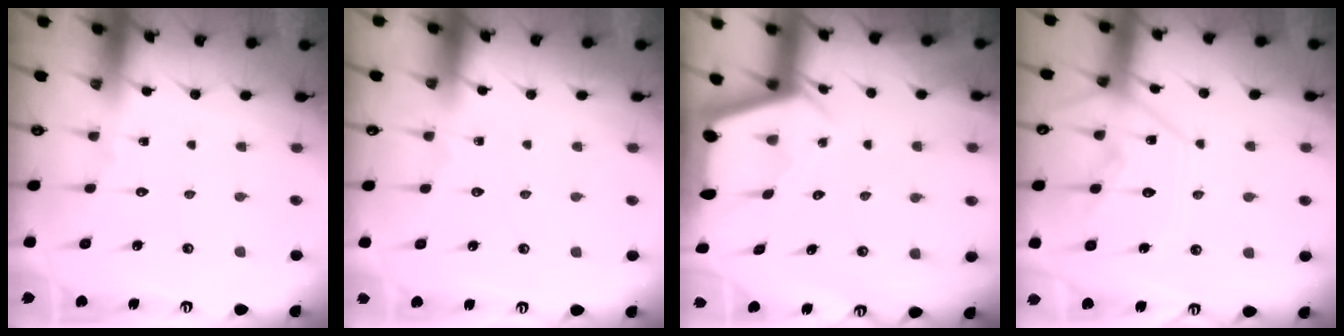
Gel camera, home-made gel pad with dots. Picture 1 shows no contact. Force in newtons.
{"total": 1.9, "press": 1.9, "slide": 0.3}
{"total": 2.4, "press": 2.4, "slide": 0.2}
{"total": 12.0, "press": 11.9, "slide": 1.4}